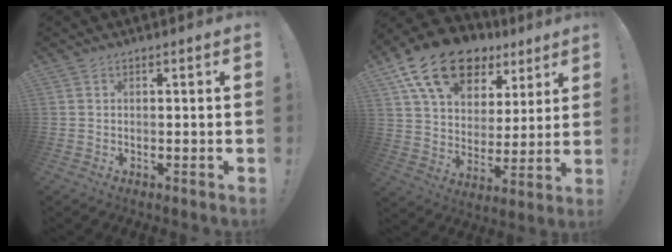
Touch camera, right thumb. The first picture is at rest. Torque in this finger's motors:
{"motor_torque": [1.08, 3.93, 0.36, 0.31, 0.12]}